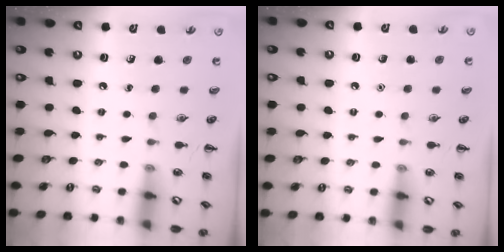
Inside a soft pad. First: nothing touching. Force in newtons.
{"total": 1.6, "press": 1.6, "slide": 0.1}